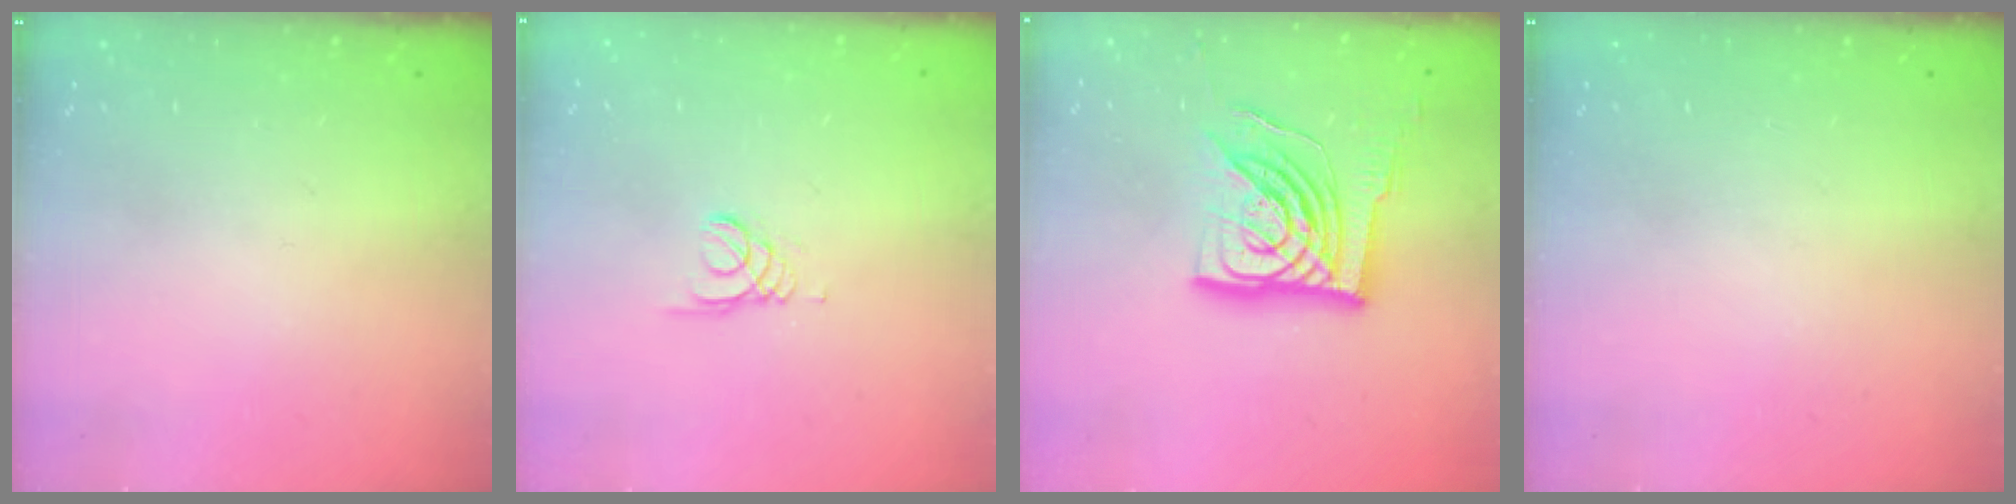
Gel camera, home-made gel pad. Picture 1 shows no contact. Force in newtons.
{"total": 1.5, "press": 1.5, "slide": 0.1}
{"total": 20.3, "press": 20.1, "slide": 2.6}
{"total": 0.0}